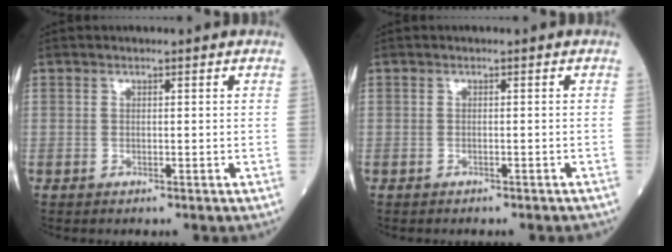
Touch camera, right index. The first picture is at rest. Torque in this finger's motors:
{"motor_torque": [-0.20, -0.12, -0.12, -0.01]}